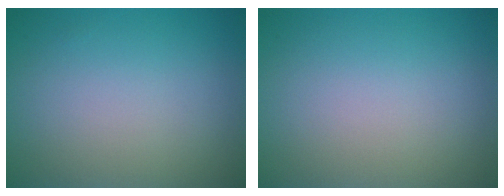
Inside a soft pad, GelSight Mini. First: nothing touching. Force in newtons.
{"total": 0.0}